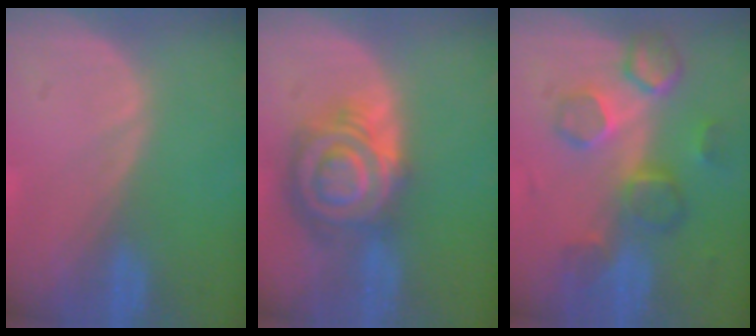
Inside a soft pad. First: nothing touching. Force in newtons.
{"total": 9.1, "press": 9.0, "slide": 0.5}
{"total": 8.5, "press": 7.8, "slide": 3.5}